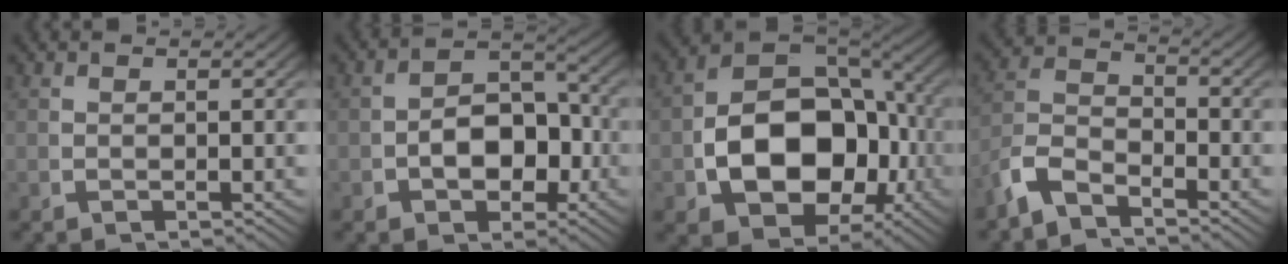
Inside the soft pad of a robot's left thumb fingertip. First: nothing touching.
{"total": 7.0, "force": [-1.3, 4.8, 4.9], "torque": [-0.085, -0.021, -0.010]}
{"total": 15.2, "force": [-2.2, 10.5, 10.7], "torque": [-0.225, -0.057, -0.004]}
{"total": 5.0, "force": [-2.5, 3.3, 2.8], "torque": [-0.055, -0.016, -0.048]}